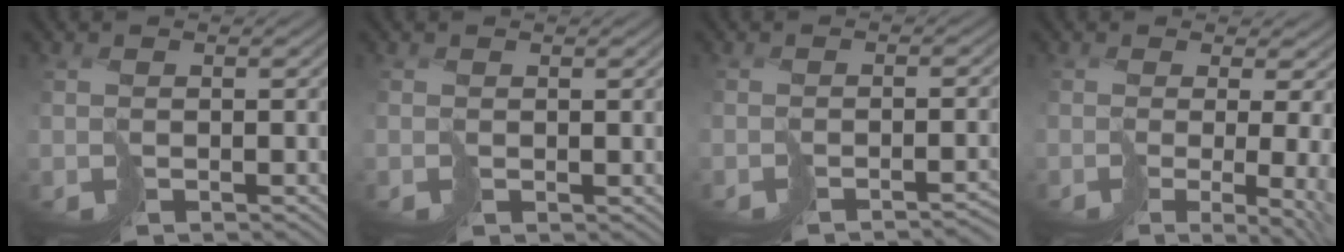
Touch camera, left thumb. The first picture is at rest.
{"total": 0.8, "force": [0.6, -0.2, -0.5], "torque": [0.009, 0.002, 0.013]}
{"total": 2.8, "force": [-2.6, 0.1, 1.2], "torque": [-0.008, -0.005, -0.034]}
{"total": 9.7, "force": [-0.9, 3.8, 8.8], "torque": [-0.109, -0.027, 0.024]}